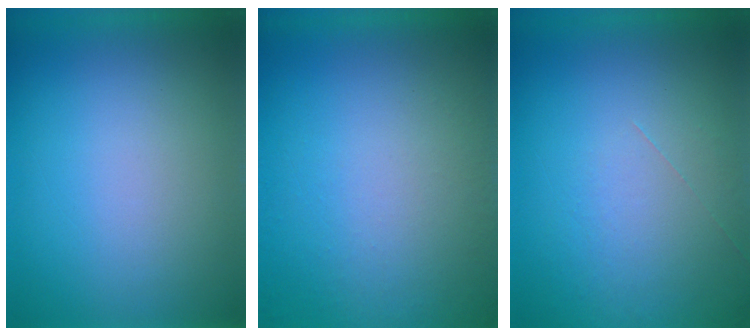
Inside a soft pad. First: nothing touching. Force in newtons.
{"total": 1.2}
{"total": 1.2}